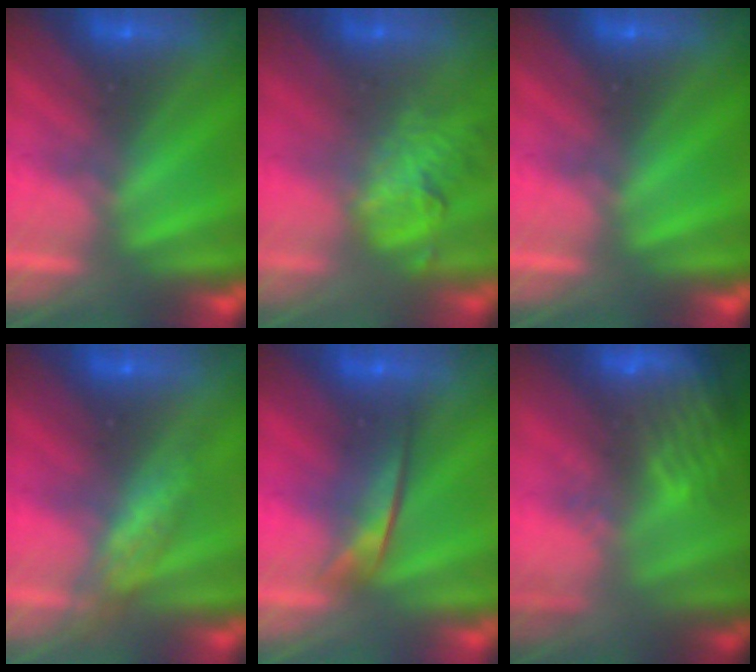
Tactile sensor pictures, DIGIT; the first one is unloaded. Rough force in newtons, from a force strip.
{"total": 1.8}
{"total": 0.0}
{"total": 2.7}
{"total": 2.0}
{"total": 6.1}